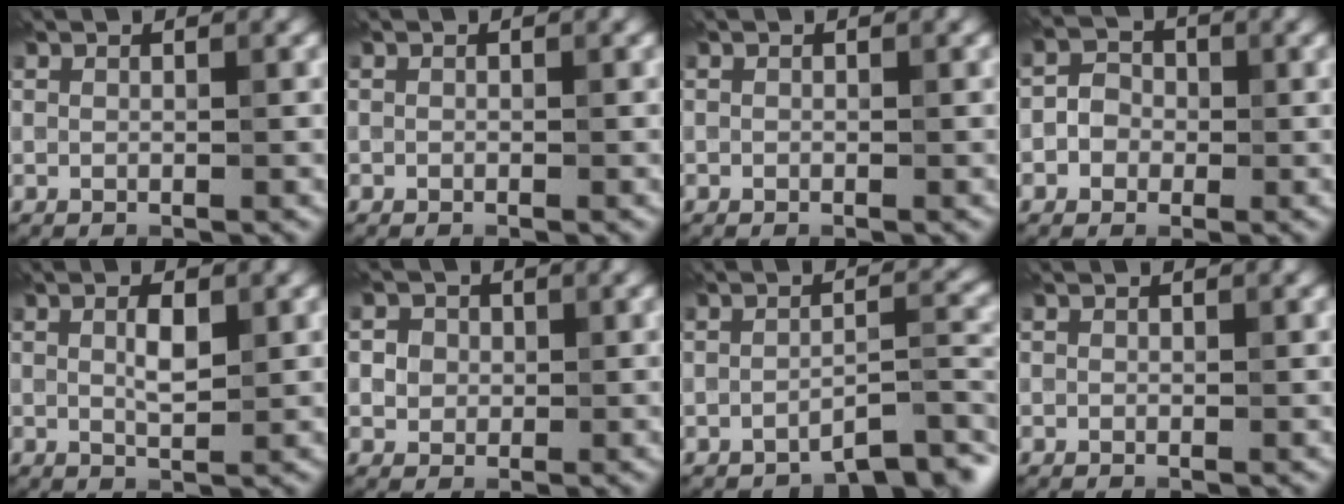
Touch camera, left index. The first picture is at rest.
{"total": 0.0}
{"total": 0.0}
{"total": 2.2, "force": [-0.6, 2.0, 0.8], "torque": [-0.002, 0.004, -0.019]}
{"total": 2.3, "force": [0.5, 0.9, 2.1], "torque": [-0.042, 0.000, 0.010]}
{"total": 3.1, "force": [0.8, 2.8, 1.2], "torque": [-0.009, 0.008, 0.004]}
{"total": 4.0, "force": [-3.3, 0.9, 2.1], "torque": [-0.026, 0.004, -0.054]}
{"total": 0.0}